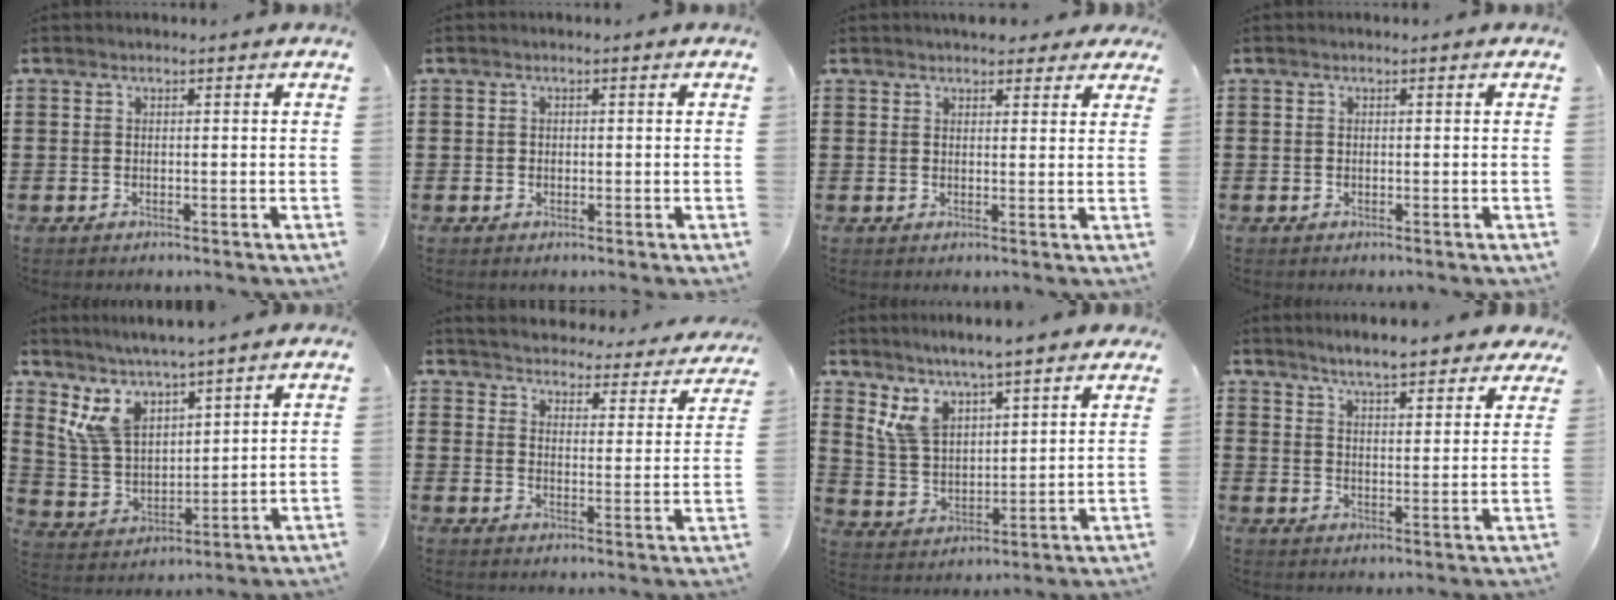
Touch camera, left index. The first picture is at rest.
{"total": 0.6, "force": [0.0, 0.6, 0.1], "torque": [-0.006, 0.005, 0.000]}
{"total": 3.0, "force": [2.7, 1.0, 0.9], "torque": [-0.010, -0.005, 0.046]}
{"total": 0.0}
{"total": 8.2, "force": [6.1, 3.4, 4.2], "torque": [-0.113, -0.015, 0.114]}
{"total": 3.4, "force": [3.4, -0.1, -0.2], "torque": [-0.021, -0.035, 0.052]}
{"total": 7.1, "force": [5.9, 2.1, 3.2], "torque": [-0.091, -0.019, 0.108]}
{"total": 5.7, "force": [5.4, 0.5, 1.7], "torque": [-0.055, -0.019, 0.098]}